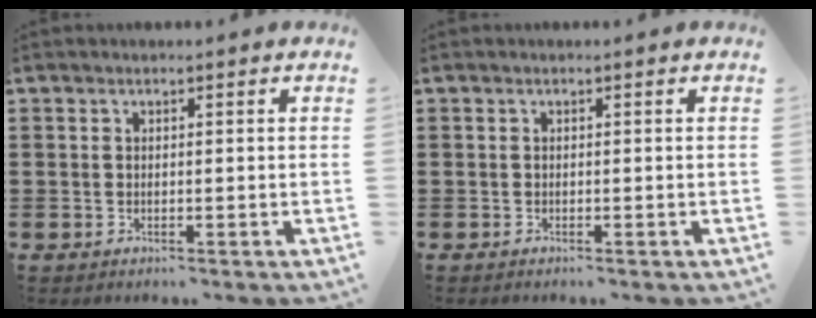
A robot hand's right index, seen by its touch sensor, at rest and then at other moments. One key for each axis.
{"total": 0.0}